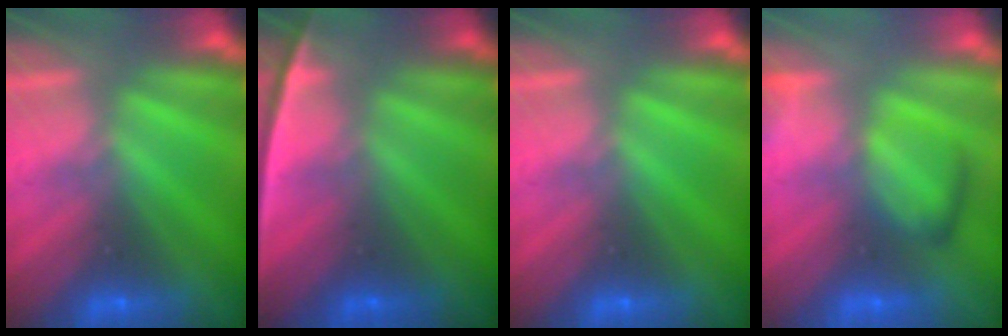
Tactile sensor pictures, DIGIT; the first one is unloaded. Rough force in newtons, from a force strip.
{"total": 2.4}
{"total": 0.0}
{"total": 2.5}